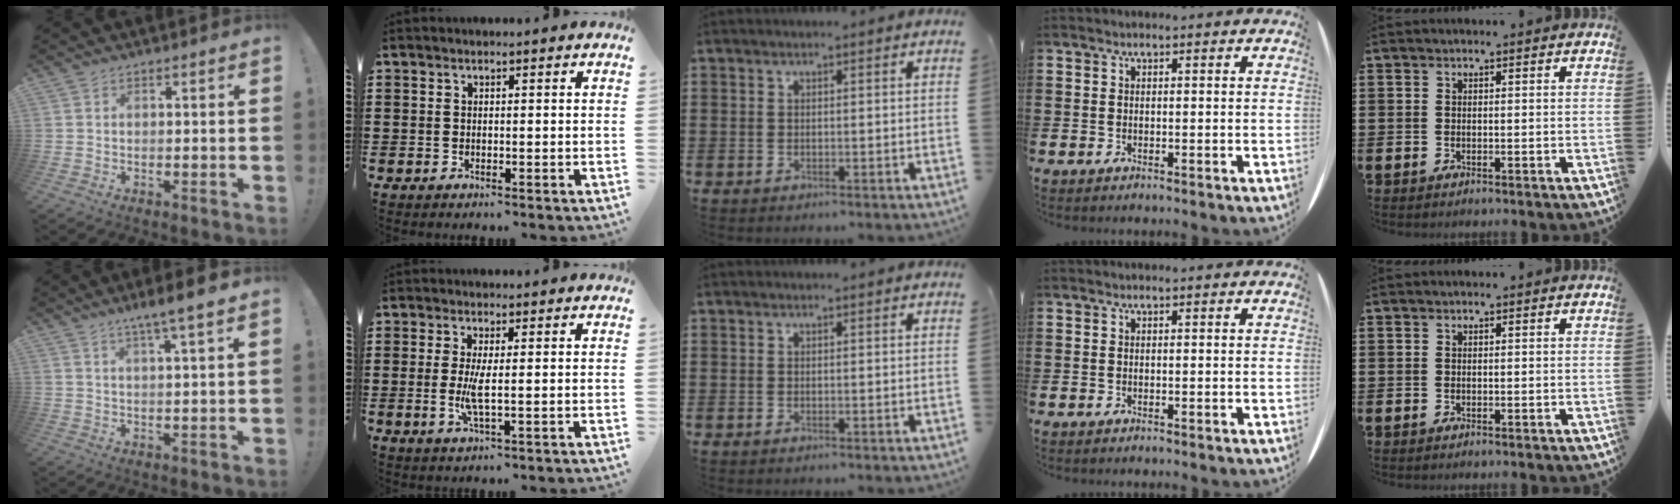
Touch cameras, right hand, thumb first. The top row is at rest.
{"thumb": {"total": 6.4, "force": [4.3, -0.4, 4.7], "torque": [-0.069, -0.028, 0.065]}, "index": {"total": 3.7, "force": [-0.2, 0.3, 3.7], "torque": [-0.081, -0.012, -0.009]}}